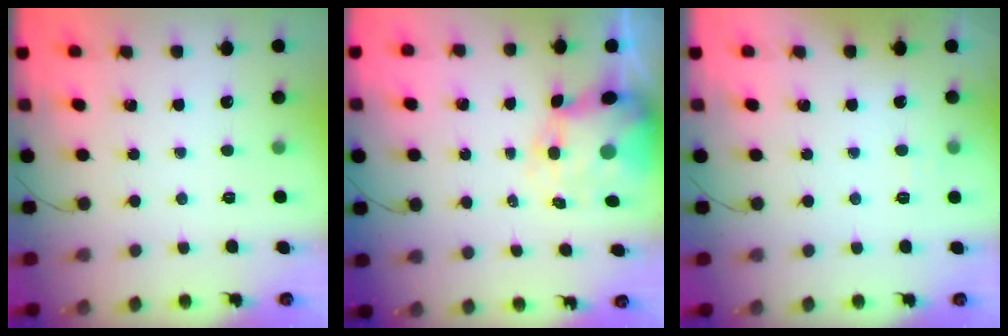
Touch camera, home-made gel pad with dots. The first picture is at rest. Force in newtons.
{"total": 7.2, "press": 6.8, "slide": 2.4}
{"total": 4.1, "press": 3.9, "slide": 1.0}